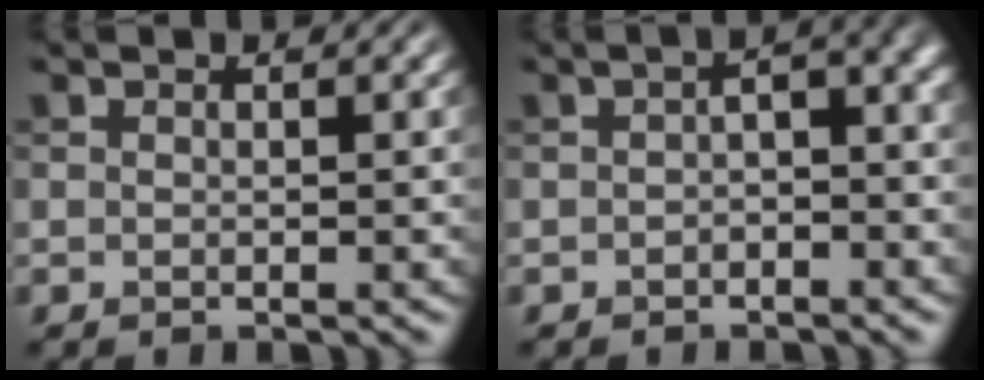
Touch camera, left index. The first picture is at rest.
{"total": 3.8, "force": [-0.5, 1.7, 3.4], "torque": [-0.039, 0.009, -0.011]}